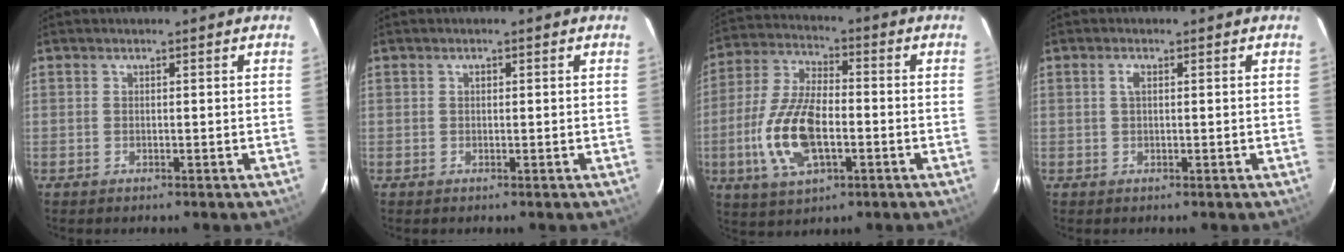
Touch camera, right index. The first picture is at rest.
{"total": 0.5, "force": [0.1, 0.4, 0.3], "torque": [-0.004, 0.004, 0.001]}
{"total": 14.8, "force": [-3.7, 6.8, 12.7], "torque": [-0.273, -0.001, -0.067]}
{"total": 1.3, "force": [0.3, 0.5, 1.1], "torque": [-0.024, 0.004, 0.004]}